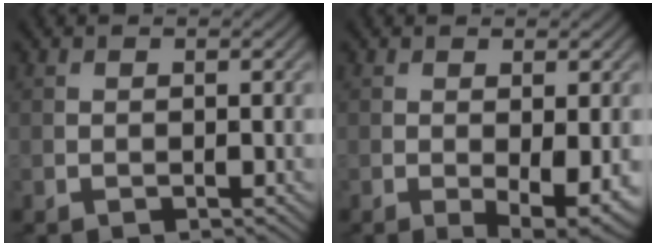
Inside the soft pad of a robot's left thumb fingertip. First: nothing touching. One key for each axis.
{"total": 5.1, "fx": -1.2, "fy": 1.9, "fz": 4.6, "tx": -0.071, "ty": -0.017, "tz": -0.010}